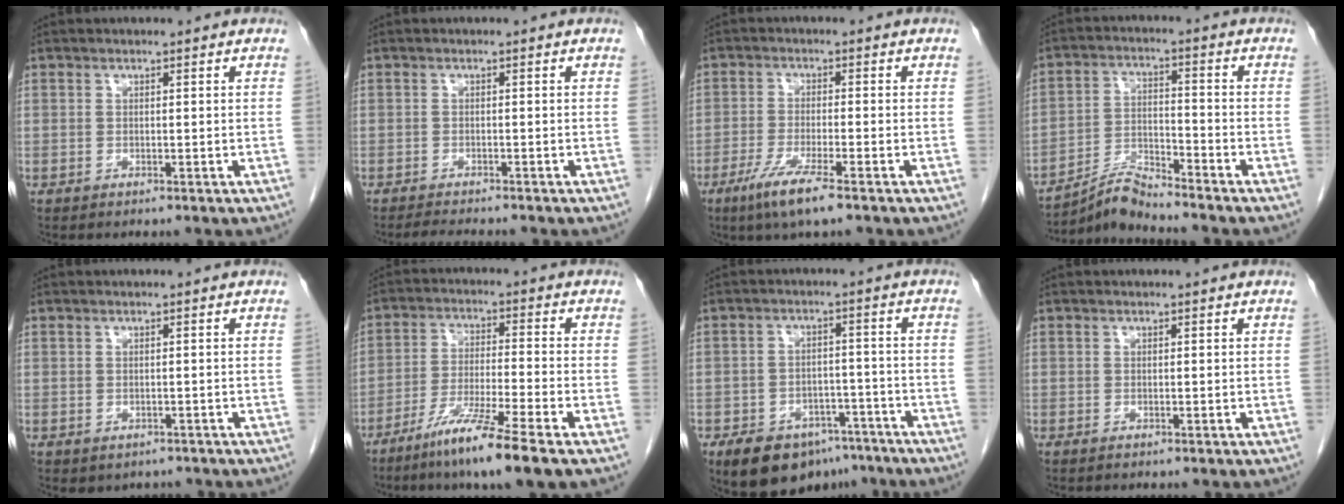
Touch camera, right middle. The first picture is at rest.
{"total": 3.5, "force": [-3.3, 0.2, 1.3], "torque": [-0.022, -0.012, -0.050]}
{"total": 6.6, "force": [-4.1, 0.2, 5.1], "torque": [-0.105, -0.017, -0.076]}
{"total": 5.9, "force": [-5.8, -0.8, 0.8], "torque": [-0.021, -0.004, -0.108]}
{"total": 2.4, "force": [-1.8, 1.5, 0.5], "torque": [-0.004, 0.003, -0.020]}
{"total": 10.1, "force": [-6.8, -0.9, 7.5], "torque": [-0.144, -0.036, -0.127]}
{"total": 11.6, "force": [-8.1, 6.4, 5.1], "torque": [-0.069, 0.014, -0.120]}
{"total": 0.0}